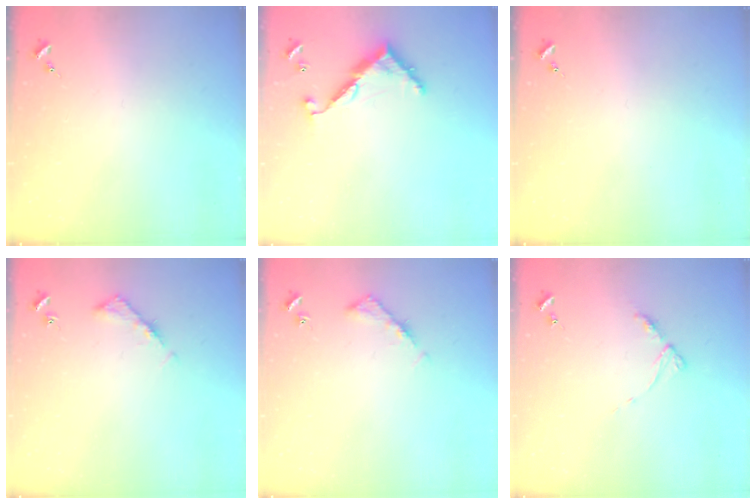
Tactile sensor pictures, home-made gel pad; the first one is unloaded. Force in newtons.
{"total": 8.9, "press": 8.9, "slide": 0.6}
{"total": 0.0}
{"total": 5.0, "press": 4.9, "slide": 0.8}
{"total": 5.0, "press": 4.9, "slide": 0.8}
{"total": 5.2, "press": 5.1, "slide": 0.6}